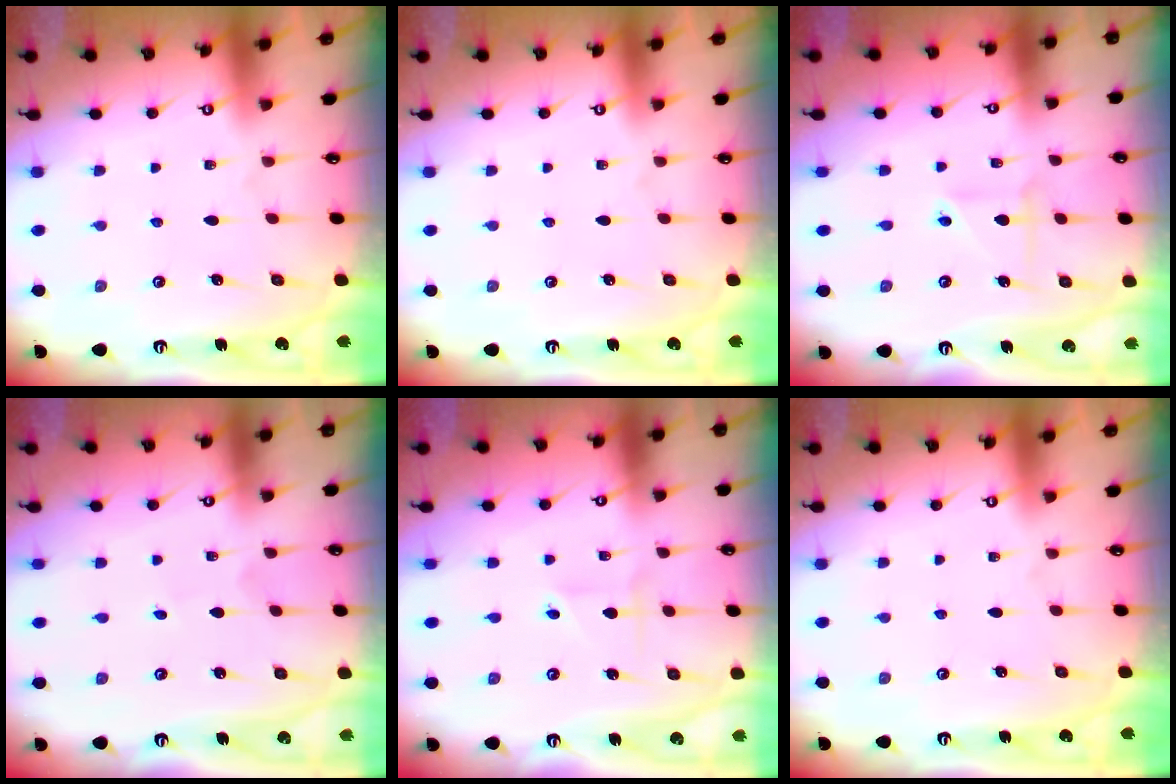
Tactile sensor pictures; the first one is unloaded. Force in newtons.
{"total": 0.0}
{"total": 4.0, "press": 4.0, "slide": 0.5}
{"total": 0.0}
{"total": 1.8, "press": 1.7, "slide": 0.4}
{"total": 0.0}